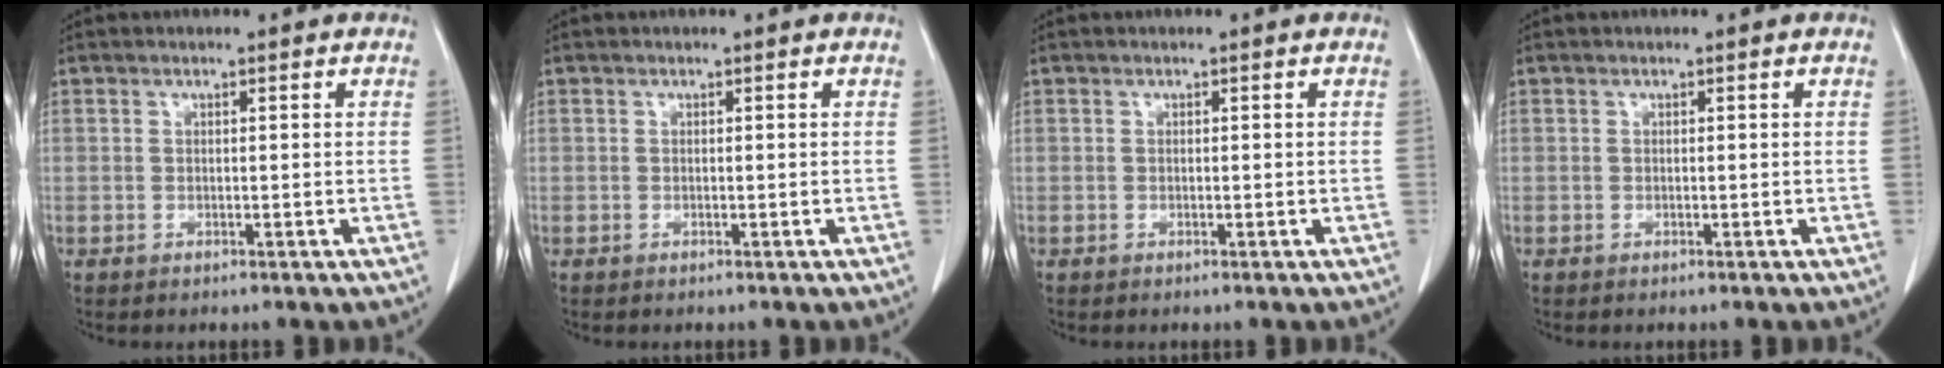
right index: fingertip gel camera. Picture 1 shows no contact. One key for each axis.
{"total": 0.0}
{"total": 0.0}
{"total": 0.0}